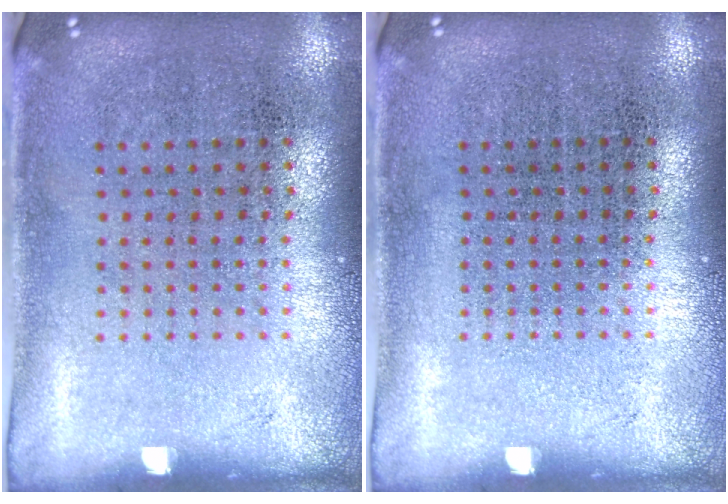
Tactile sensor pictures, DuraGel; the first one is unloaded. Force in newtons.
{"total": 0.0}